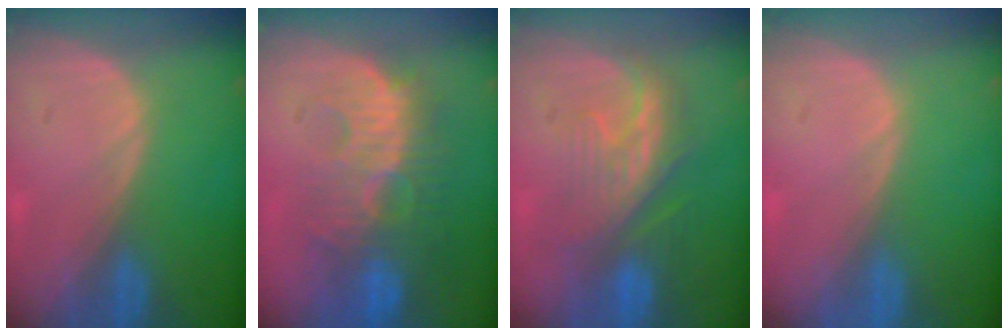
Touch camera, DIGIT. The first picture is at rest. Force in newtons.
{"total": 10.2, "press": 9.7, "slide": 3.0}
{"total": 8.2, "press": 8.0, "slide": 2.0}
{"total": 0.0}